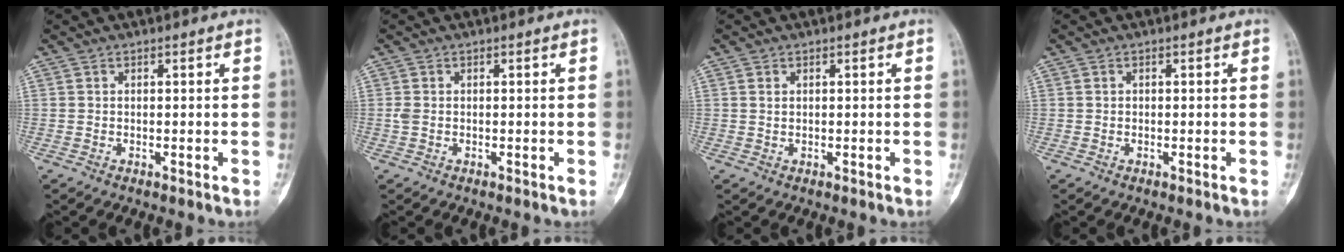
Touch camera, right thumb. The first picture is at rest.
{"total": 1.1, "force": [-0.1, 0.8, 0.8], "torque": [-0.025, 0.000, -0.002]}
{"total": 0.7, "force": [0.3, 0.4, 0.5], "torque": [-0.009, 0.000, 0.008]}
{"total": 0.0}